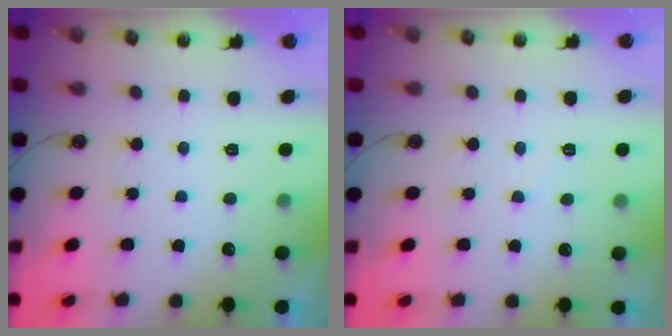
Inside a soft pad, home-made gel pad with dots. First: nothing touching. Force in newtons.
{"total": 5.8, "press": 5.8, "slide": 0.7}